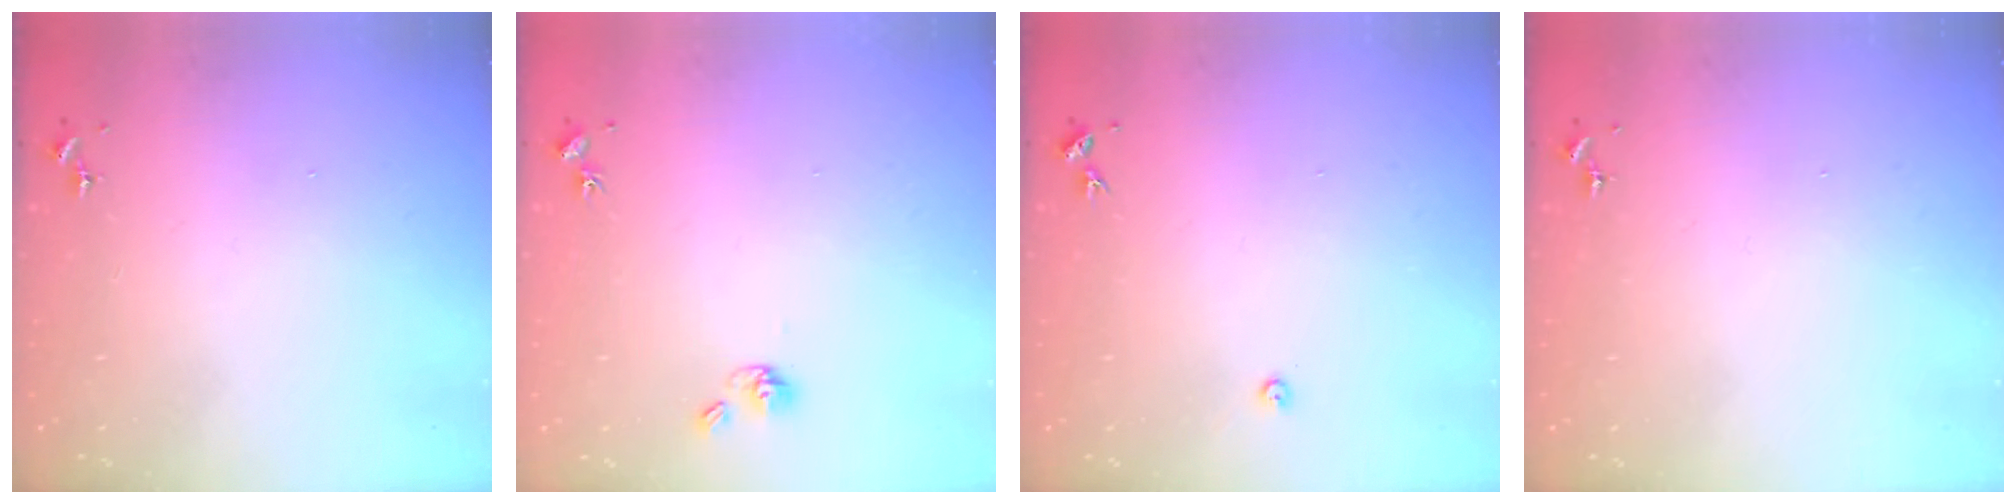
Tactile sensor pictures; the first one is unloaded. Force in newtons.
{"total": 6.0, "press": 5.6, "slide": 2.1}
{"total": 2.2, "press": 2.2, "slide": 0.3}
{"total": 0.0}